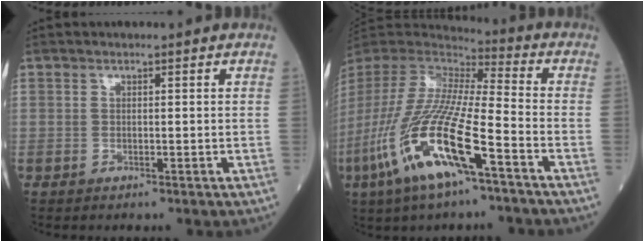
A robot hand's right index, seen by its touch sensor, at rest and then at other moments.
{"total": 20.3, "force": [-9.3, 2.9, 17.8], "torque": [-0.414, -0.051, -0.183]}